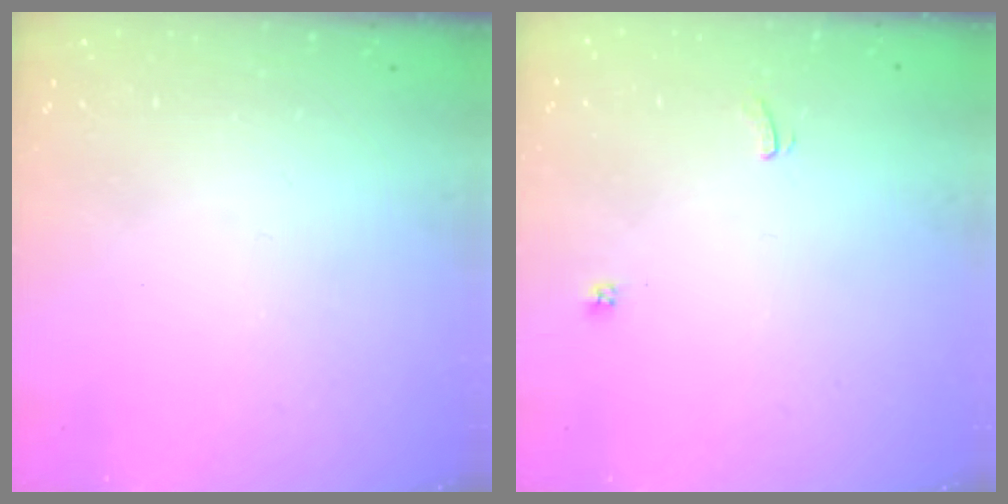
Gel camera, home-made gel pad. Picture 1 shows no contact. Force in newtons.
{"total": 1.1, "press": 1.0, "slide": 0.4}